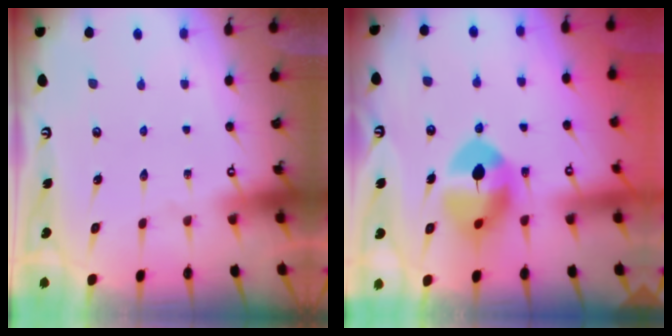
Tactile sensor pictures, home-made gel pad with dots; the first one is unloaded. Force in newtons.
{"total": 10.8, "press": 10.7, "slide": 1.1}